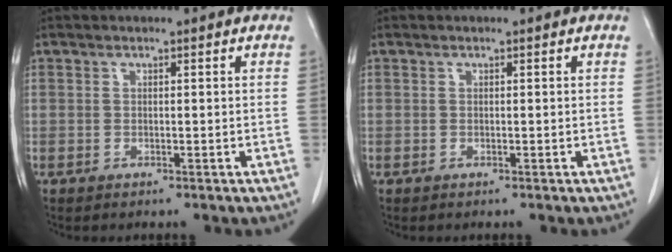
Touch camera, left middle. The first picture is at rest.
{"total": 0.0}